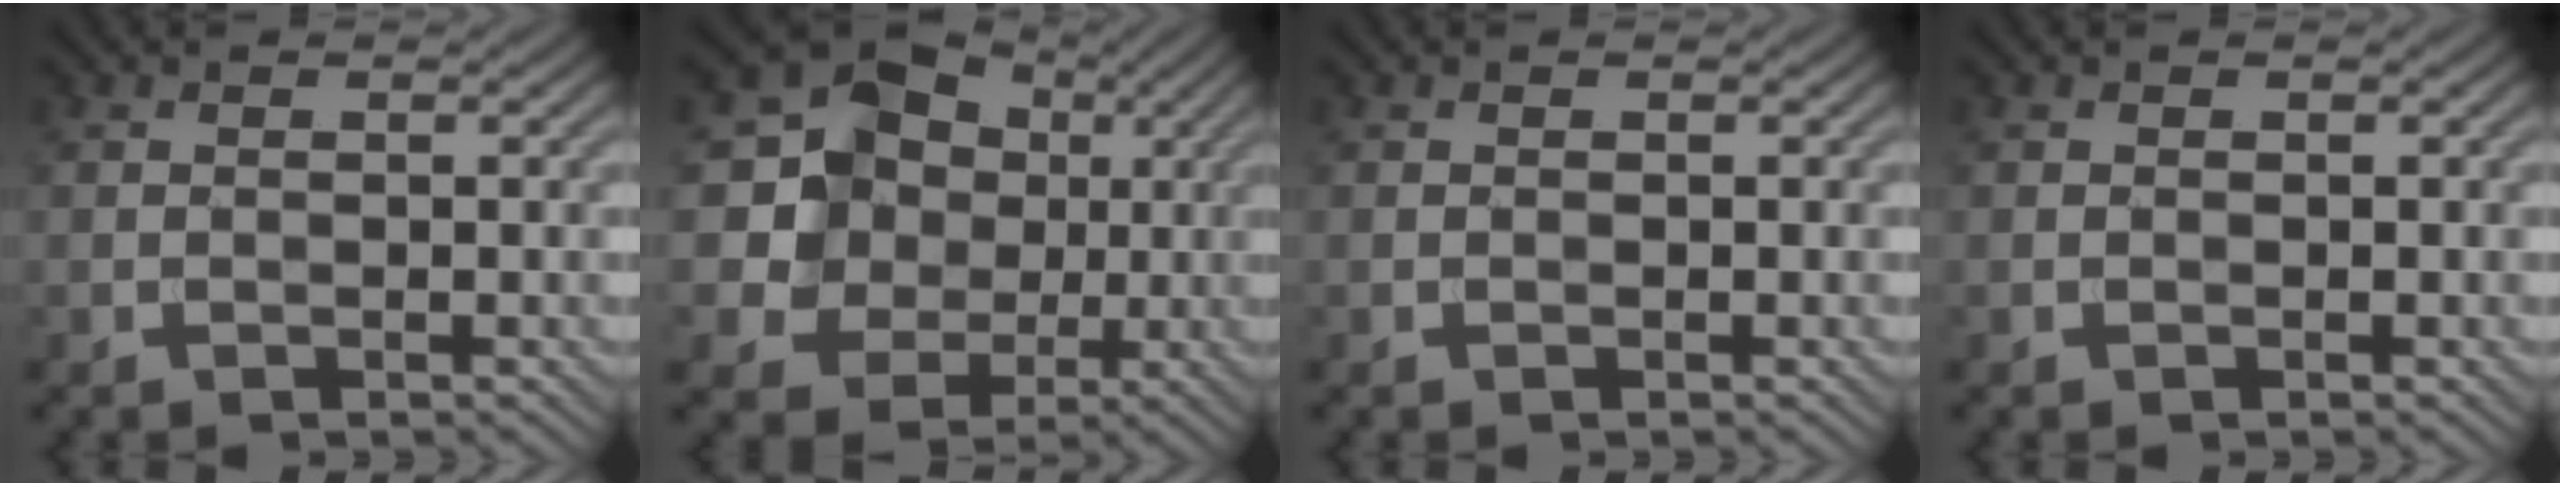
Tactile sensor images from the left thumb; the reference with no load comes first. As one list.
[{"total": 12.6, "force": [2.4, 11.3, 5.1], "torque": [-0.151, 0.019, 0.042]}, {"total": 0.0}, {"total": 0.0}]